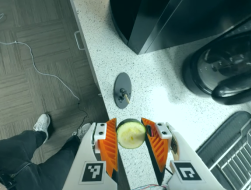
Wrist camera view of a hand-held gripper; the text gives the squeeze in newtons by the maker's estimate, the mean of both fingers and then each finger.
{"total": 10.7, "left": 11.1, "right": 10.3}